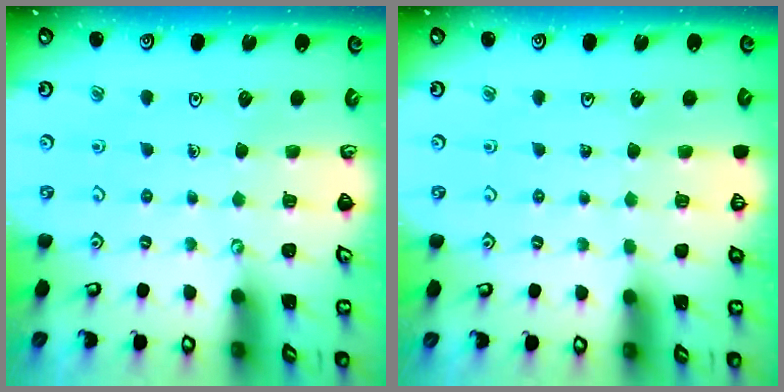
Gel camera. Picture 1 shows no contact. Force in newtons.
{"total": 0.0}